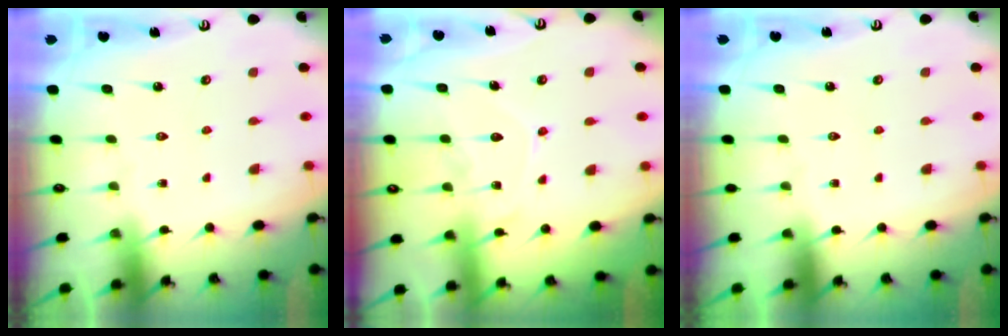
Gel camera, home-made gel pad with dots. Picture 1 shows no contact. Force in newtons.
{"total": 10.7, "press": 10.6, "slide": 0.9}
{"total": 0.0}